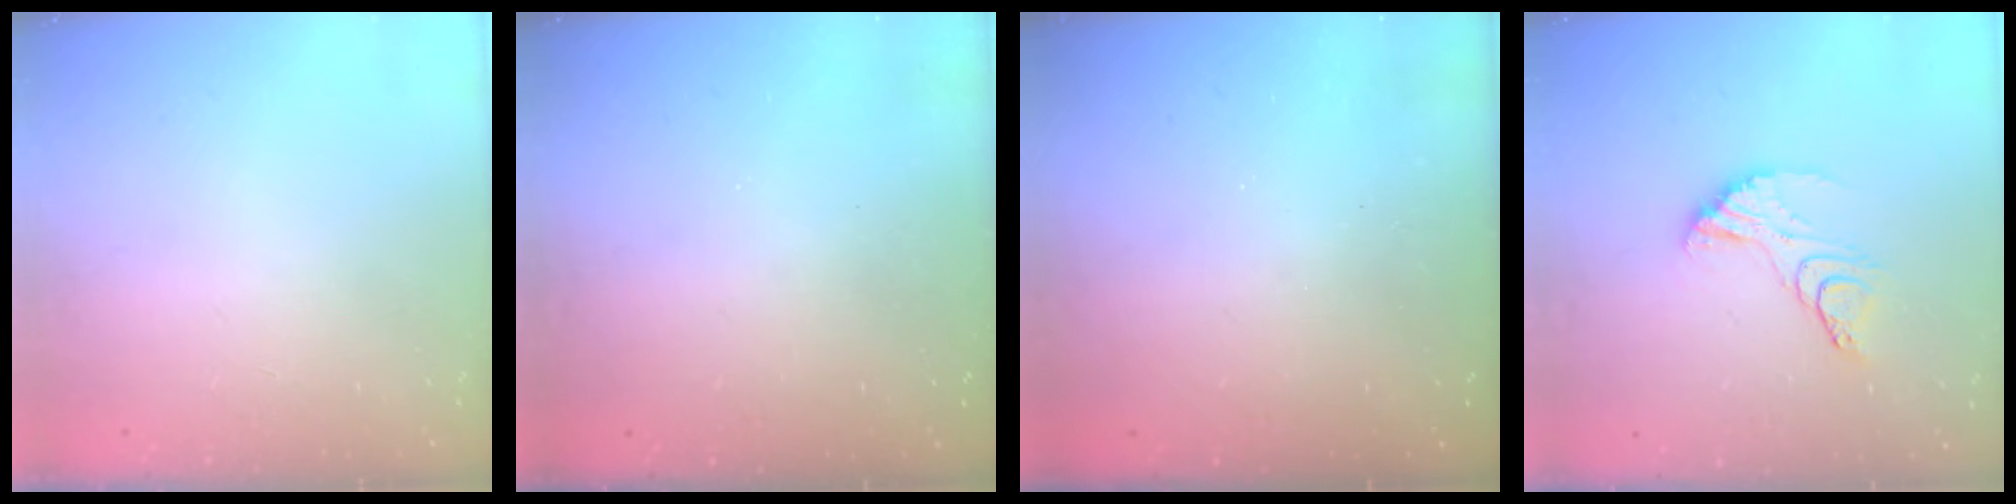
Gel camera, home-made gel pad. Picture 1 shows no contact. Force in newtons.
{"total": 2.9, "press": 2.7, "slide": 0.8}
{"total": 3.0, "press": 3.0, "slide": 0.1}
{"total": 11.2, "press": 11.2, "slide": 1.0}